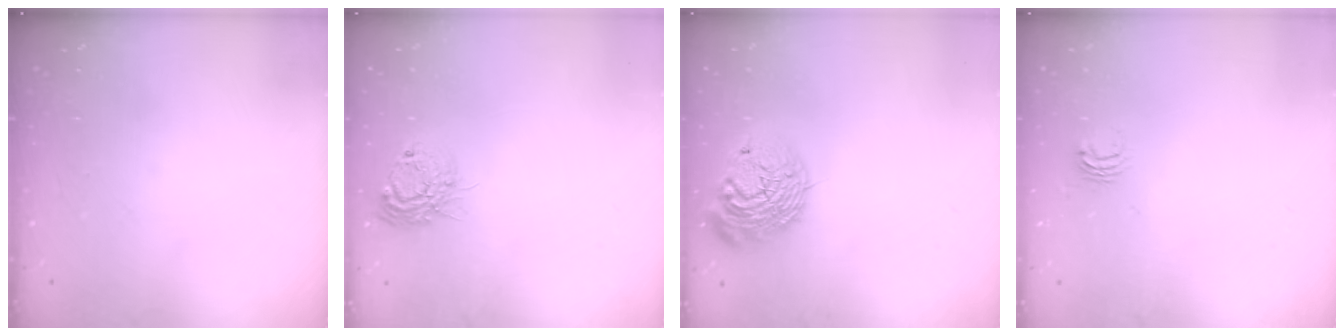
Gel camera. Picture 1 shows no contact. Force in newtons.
{"total": 10.7, "press": 10.6, "slide": 0.9}
{"total": 16.9, "press": 16.8, "slide": 1.4}
{"total": 4.2, "press": 4.2, "slide": 0.2}